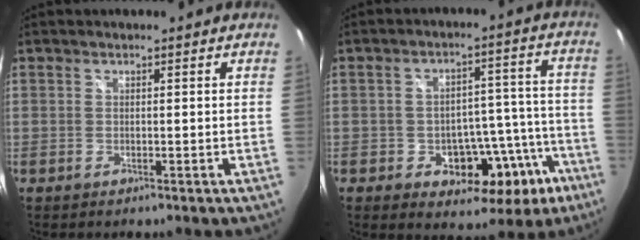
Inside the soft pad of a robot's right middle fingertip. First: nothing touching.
{"total": 14.1, "force": [-7.0, 9.4, 7.8], "torque": [-0.100, 0.038, -0.068]}